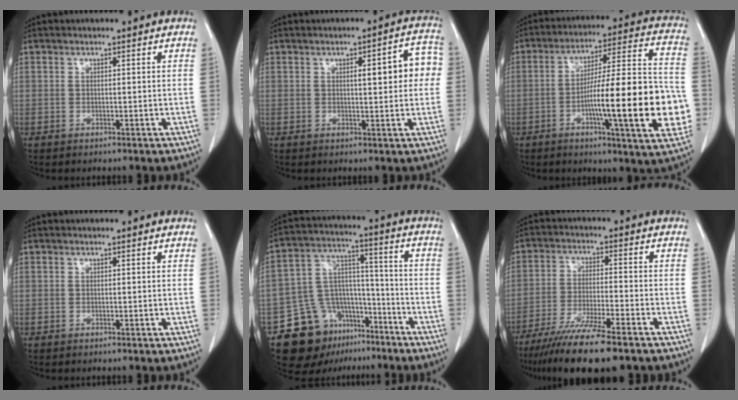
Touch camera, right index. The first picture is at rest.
{"total": 7.2, "force": [1.0, 1.8, 6.8], "torque": [-0.083, 0.022, 0.011]}
{"total": 21.8, "force": [-5.1, 2.2, 21.1], "torque": [-0.269, 0.014, -0.071]}
{"total": 0.0}
{"total": 14.8, "force": [-9.4, 10.1, 5.3], "torque": [-0.091, 0.064, -0.147]}
{"total": 13.9, "force": [-10.7, 0.9, 8.8], "torque": [-0.155, -0.038, -0.176]}